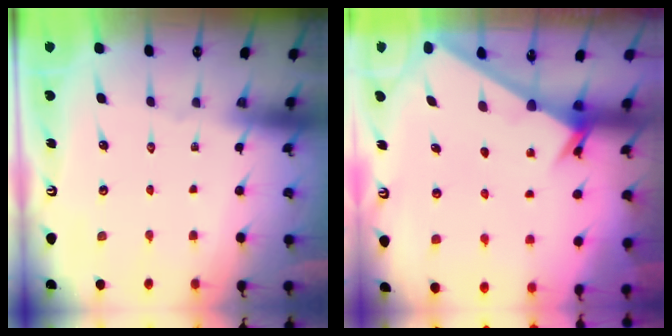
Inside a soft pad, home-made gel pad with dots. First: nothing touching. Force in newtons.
{"total": 2.4, "press": 2.4, "slide": 0.2}